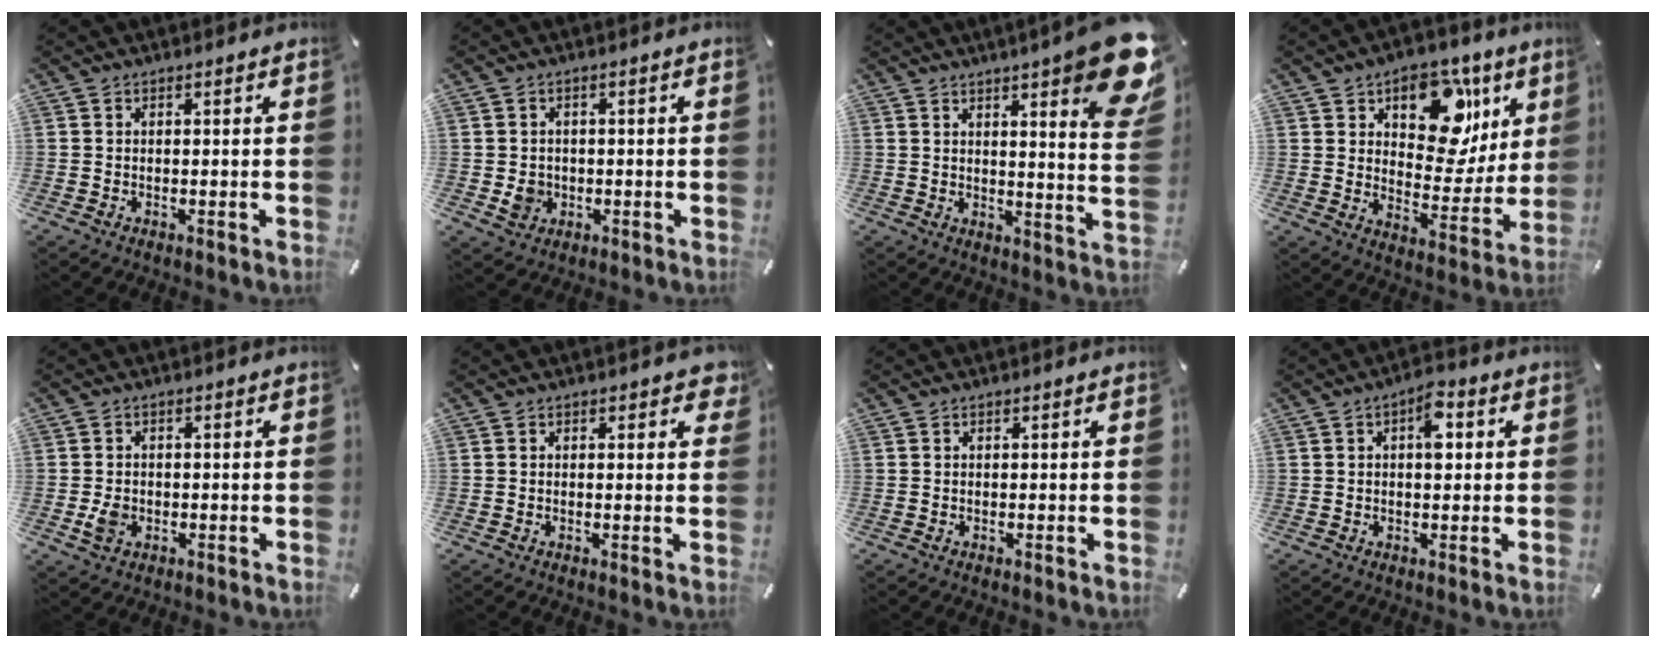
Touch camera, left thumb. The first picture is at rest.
{"total": 4.4, "force": [-0.7, 4.0, 1.7], "torque": [-0.021, -0.002, -0.013]}
{"total": 14.8, "force": [8.5, 3.2, 11.8], "torque": [-0.161, -0.061, 0.136]}
{"total": 16.7, "force": [8.4, 10.8, 9.5], "torque": [-0.114, -0.054, 0.144]}
{"total": 3.3, "force": [-0.7, 2.6, 2.0], "torque": [-0.040, -0.004, -0.018]}
{"total": 1.7, "force": [0.8, 0.9, 1.3], "torque": [-0.003, -0.005, 0.007]}
{"total": 0.0}
{"total": 5.8, "force": [1.3, 3.0, 4.8], "torque": [-0.050, -0.007, 0.011]}